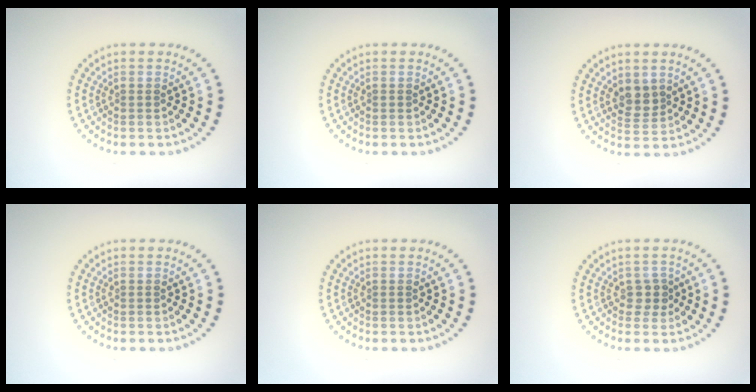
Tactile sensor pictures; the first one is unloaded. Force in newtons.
{"total": 0.0}
{"total": 2.0, "press": 1.8, "slide": 0.8}
{"total": 0.0}
{"total": 0.0}
{"total": 1.6, "press": 1.2, "slide": 1.0}